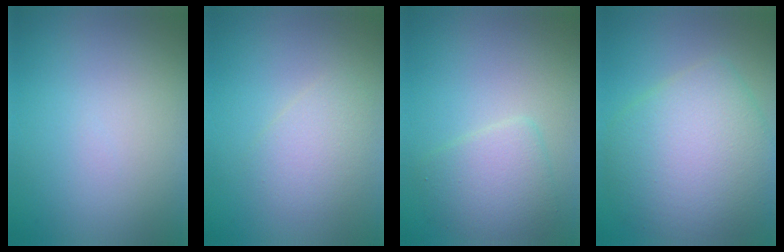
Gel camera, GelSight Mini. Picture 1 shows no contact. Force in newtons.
{"total": 2.6, "press": 2.6, "slide": 0.1}
{"total": 3.6, "press": 3.6, "slide": 0.1}
{"total": 8.5, "press": 8.5, "slide": 0.2}